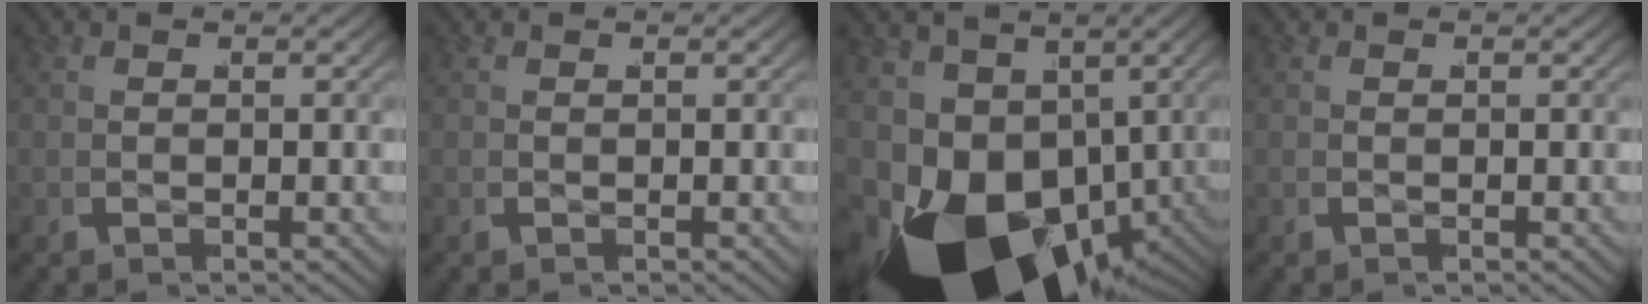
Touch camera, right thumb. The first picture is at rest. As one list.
[{"total": 0.0}, {"total": 24.7, "force": [-5.3, 16.8, 17.3], "torque": [-0.337, -0.086, -0.053]}, {"total": 0.0}]